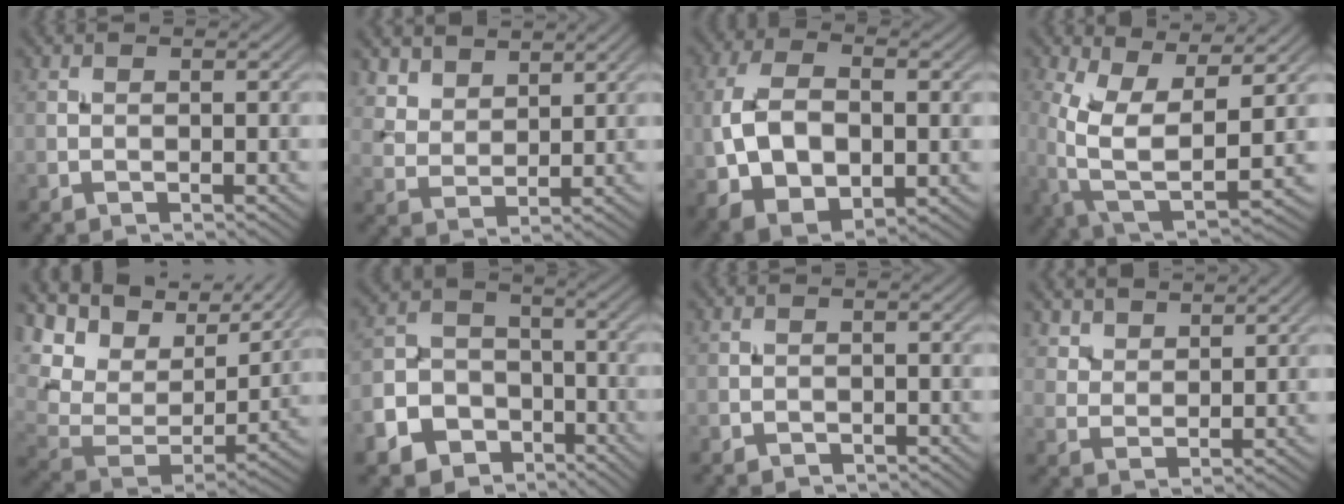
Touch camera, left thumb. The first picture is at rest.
{"total": 4.8, "force": [3.9, 2.3, 1.7], "torque": [-0.050, -0.015, 0.099]}
{"total": 12.0, "force": [-0.9, 7.2, 9.6], "torque": [-0.209, -0.011, -0.007]}
{"total": 11.2, "force": [1.6, 5.2, 9.8], "torque": [-0.218, -0.007, 0.027]}
{"total": 15.3, "force": [10.3, 7.4, 8.6], "torque": [-0.222, 0.022, 0.169]}
{"total": 11.3, "force": [-6.3, 8.4, 4.2], "torque": [-0.114, -0.036, -0.122]}
{"total": 0.8, "force": [-0.7, 0.4, 0.2], "torque": [-0.001, -0.002, -0.014]}
{"total": 4.5, "force": [3.9, 1.8, 1.4], "torque": [-0.039, -0.017, 0.101]}